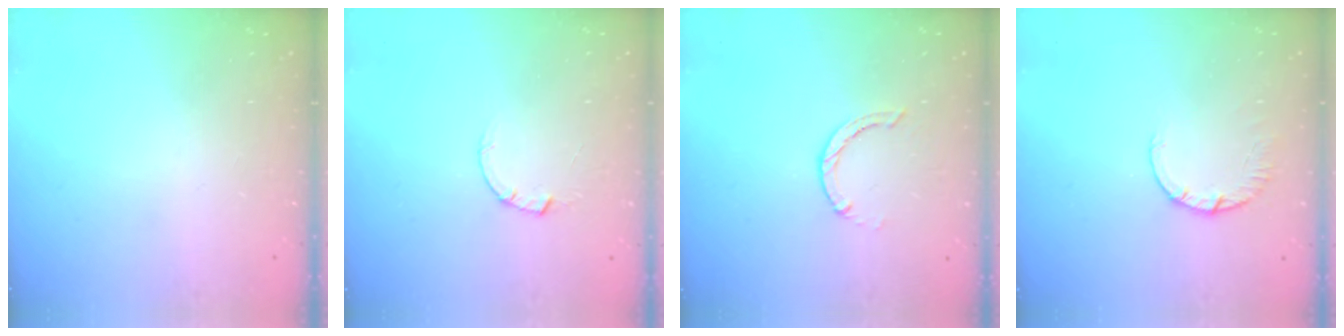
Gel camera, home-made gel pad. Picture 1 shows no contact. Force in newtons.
{"total": 1.5, "press": 1.5, "slide": 0.3}
{"total": 0.0}
{"total": 2.4, "press": 2.4, "slide": 0.2}